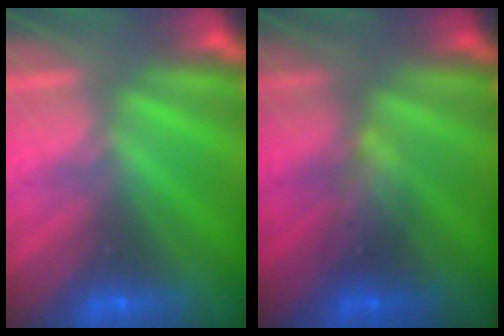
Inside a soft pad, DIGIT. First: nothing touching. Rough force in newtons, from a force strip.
{"total": 2.3}